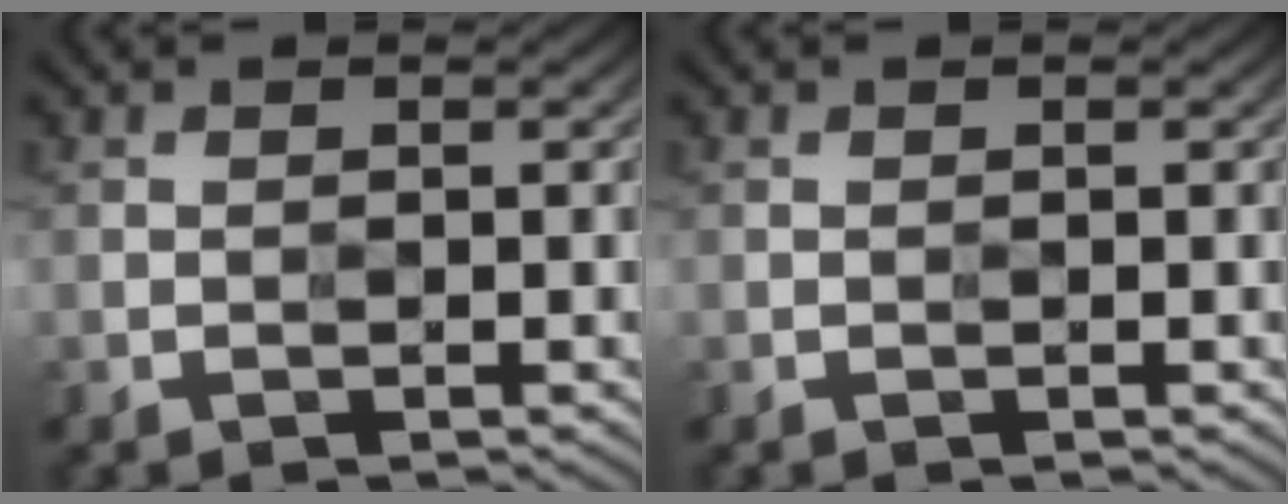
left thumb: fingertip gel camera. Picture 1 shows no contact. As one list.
[{"total": 0.0}]